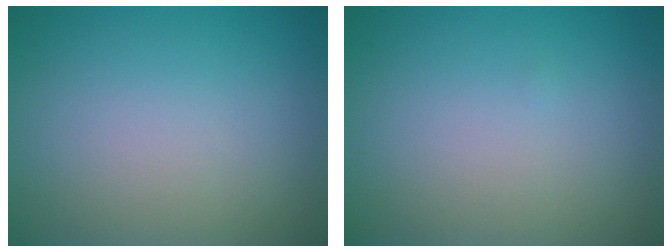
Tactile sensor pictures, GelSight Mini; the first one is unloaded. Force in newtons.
{"total": 0.0}